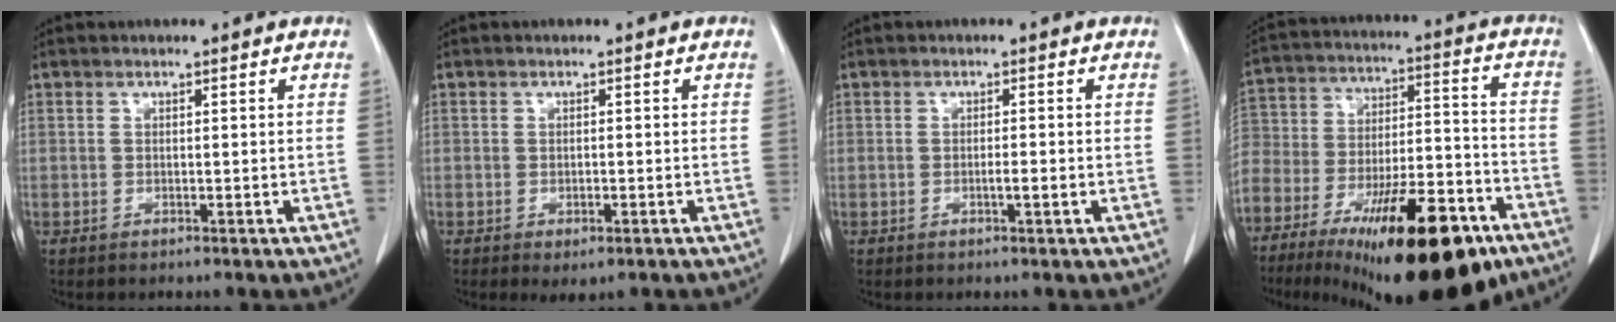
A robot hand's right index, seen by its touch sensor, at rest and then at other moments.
{"total": 2.2, "force": [-1.1, 0.8, 1.7], "torque": [-0.026, -0.005, -0.007]}
{"total": 1.5, "force": [-0.5, 0.0, 1.4], "torque": [-0.025, 0.000, -0.010]}
{"total": 29.7, "force": [-18.8, 10.4, 20.4], "torque": [-0.357, -0.013, -0.309]}